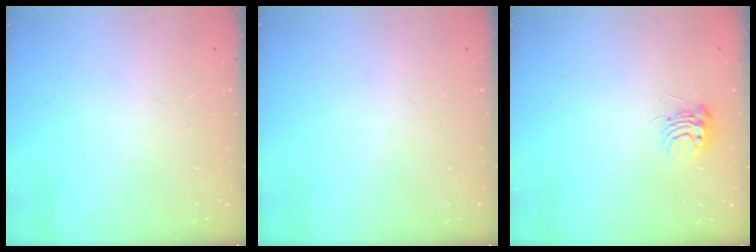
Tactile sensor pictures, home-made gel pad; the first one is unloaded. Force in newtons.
{"total": 0.0}
{"total": 5.4, "press": 5.4, "slide": 0.3}